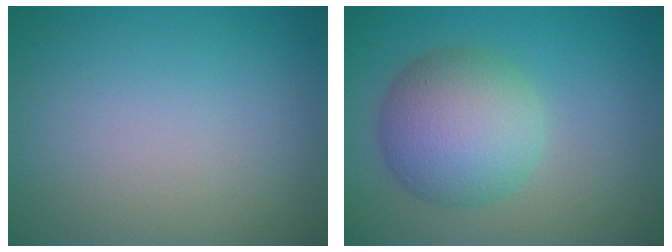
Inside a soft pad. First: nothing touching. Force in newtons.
{"total": 6.9, "press": 6.9, "slide": 0.3}